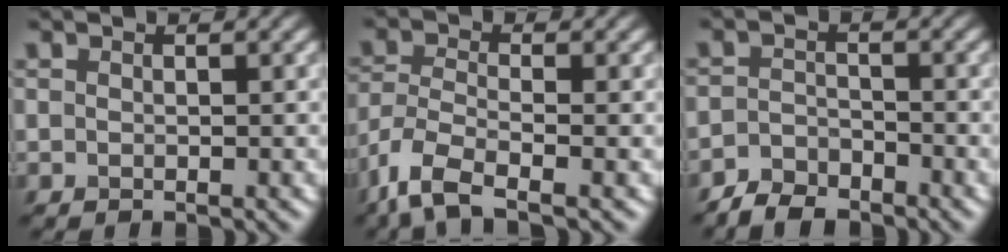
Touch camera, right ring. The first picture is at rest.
{"total": 5.9, "force": [-3.9, 1.9, 3.9], "torque": [-0.088, -0.010, -0.090]}
{"total": 3.1, "force": [-2.7, 1.2, 0.8], "torque": [-0.013, 0.001, -0.060]}